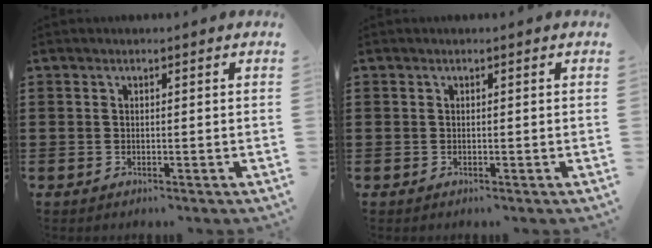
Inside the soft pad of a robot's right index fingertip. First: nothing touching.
{"total": 0.0}